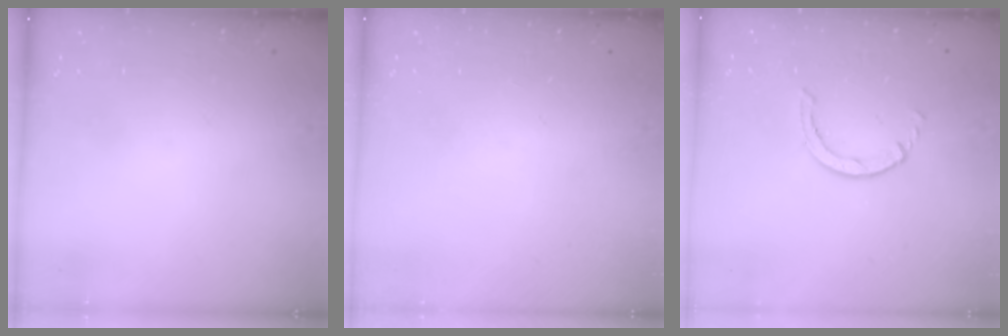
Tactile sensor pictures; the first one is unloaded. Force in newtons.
{"total": 0.0}
{"total": 0.8, "press": 0.7, "slide": 0.2}